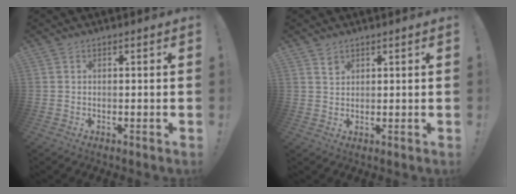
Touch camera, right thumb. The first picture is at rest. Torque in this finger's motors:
{"motor_torque": [-0.06, 0.08, 0.14, -0.07, -0.02]}